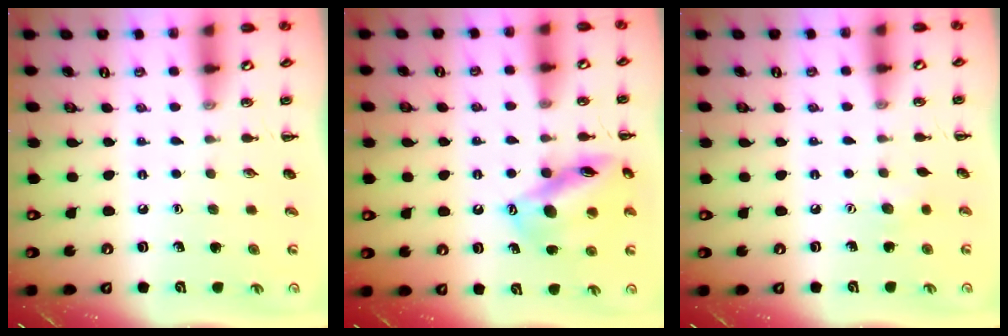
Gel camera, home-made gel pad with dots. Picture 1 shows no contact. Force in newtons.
{"total": 14.1, "press": 13.8, "slide": 3.1}
{"total": 2.9, "press": 2.8, "slide": 0.7}